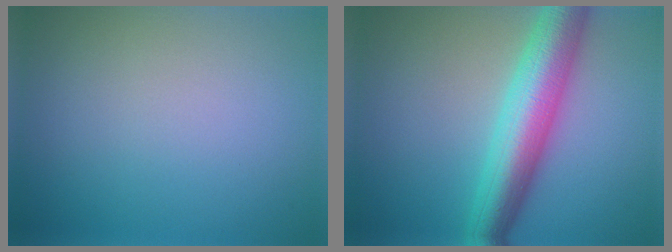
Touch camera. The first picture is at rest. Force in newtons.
{"total": 7.7, "press": 7.7, "slide": 0.1}